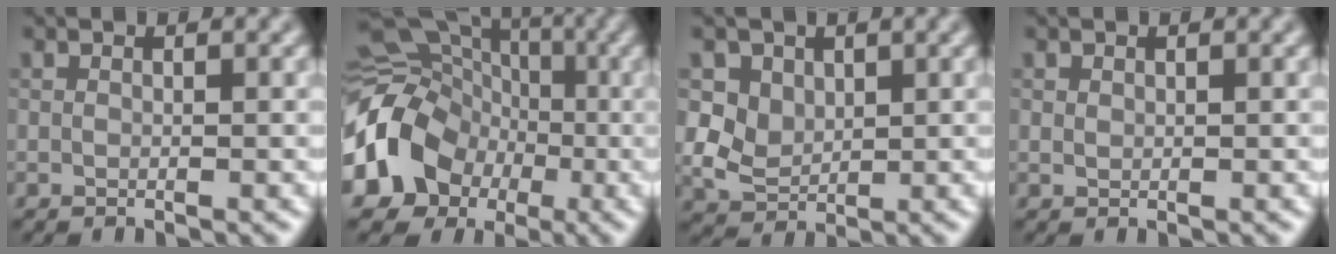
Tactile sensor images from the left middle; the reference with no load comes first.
{"total": 13.5, "force": [-3.3, 11.6, 6.1], "torque": [-0.124, -0.013, -0.084]}
{"total": 5.1, "force": [2.0, 4.0, 2.5], "torque": [-0.051, 0.006, 0.035]}
{"total": 0.5, "force": [0.3, 0.4, 0.1], "torque": [-0.001, -0.002, 0.007]}